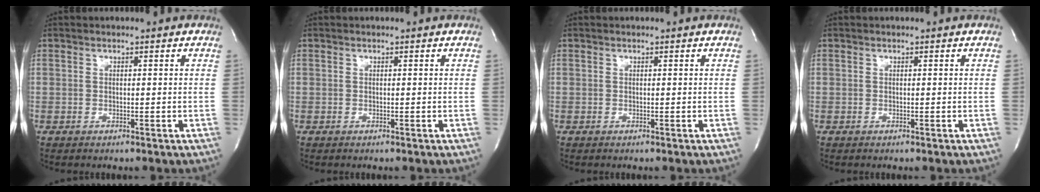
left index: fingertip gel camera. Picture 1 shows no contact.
{"total": 0.0}
{"total": 0.0}
{"total": 0.0}